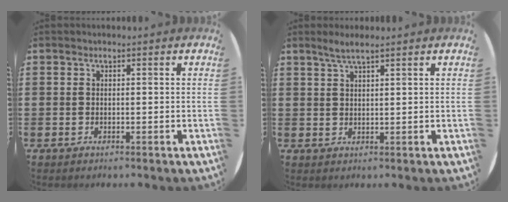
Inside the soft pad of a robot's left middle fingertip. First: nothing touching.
{"total": 2.3, "force": [1.9, 0.1, 1.3], "torque": [-0.027, 0.003, 0.033]}